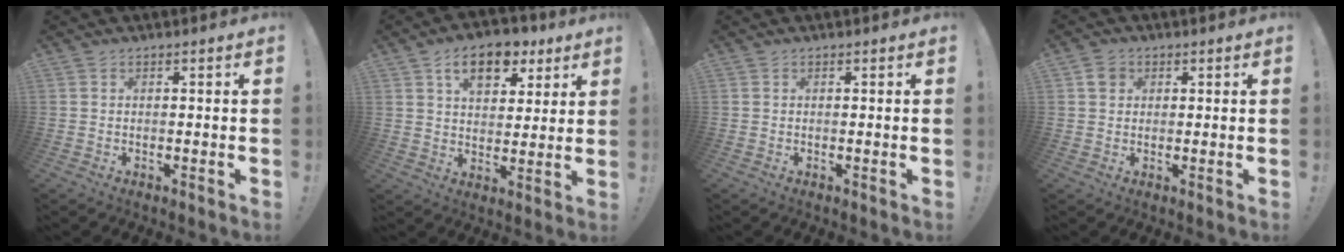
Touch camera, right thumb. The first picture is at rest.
{"total": 12.2, "force": [6.4, 7.6, 7.1], "torque": [-0.099, -0.026, 0.115]}
{"total": 0.6, "force": [0.0, -0.2, 0.6], "torque": [-0.004, -0.003, -0.002]}
{"total": 3.2, "force": [1.2, 2.8, 1.0], "torque": [-0.003, -0.002, 0.020]}